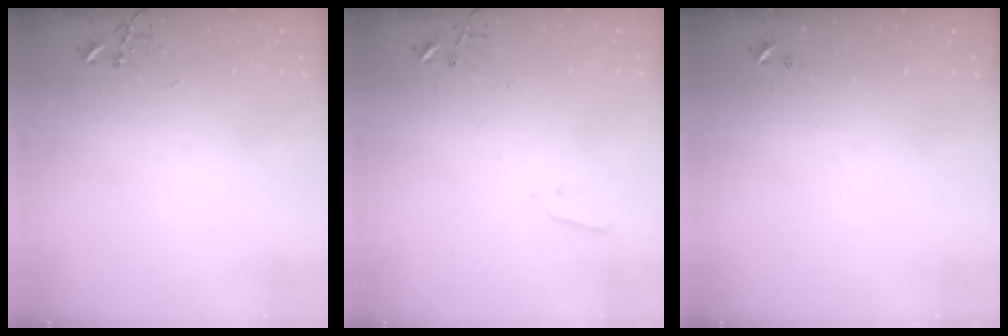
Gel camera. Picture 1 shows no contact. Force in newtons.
{"total": 1.9, "press": 1.9, "slide": 0.4}
{"total": 0.0}